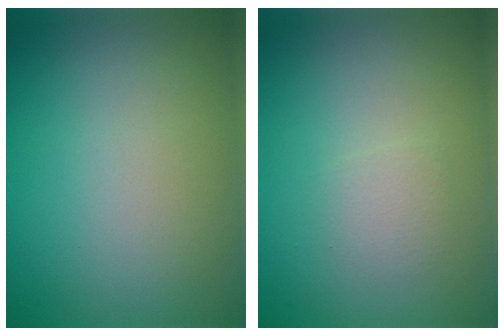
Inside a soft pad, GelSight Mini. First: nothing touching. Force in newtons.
{"total": 1.2, "press": 1.2, "slide": 0.0}